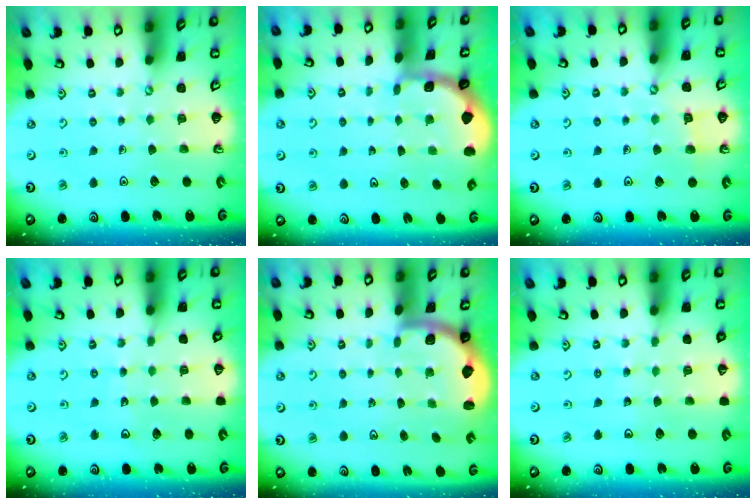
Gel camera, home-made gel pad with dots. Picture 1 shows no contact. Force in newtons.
{"total": 1.6, "press": 1.5, "slide": 0.3}
{"total": 3.8, "press": 3.8, "slide": 0.6}
{"total": 7.0, "press": 6.4, "slide": 2.9}
{"total": 2.1, "press": 2.0, "slide": 0.5}
{"total": 4.0, "press": 4.0, "slide": 0.5}